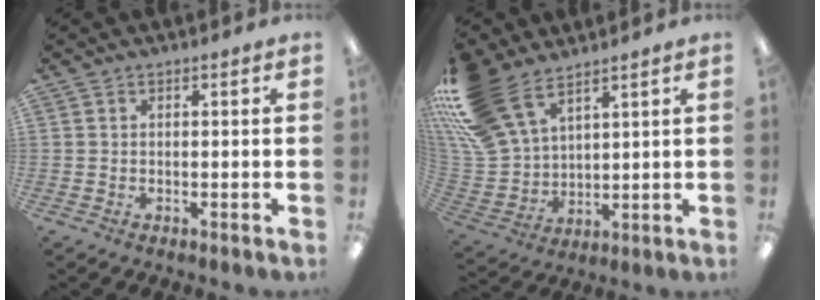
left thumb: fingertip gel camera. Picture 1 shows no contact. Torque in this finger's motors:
{"motor_torque": [0.82, 0.02, 1.72, -1.05, 0.35]}